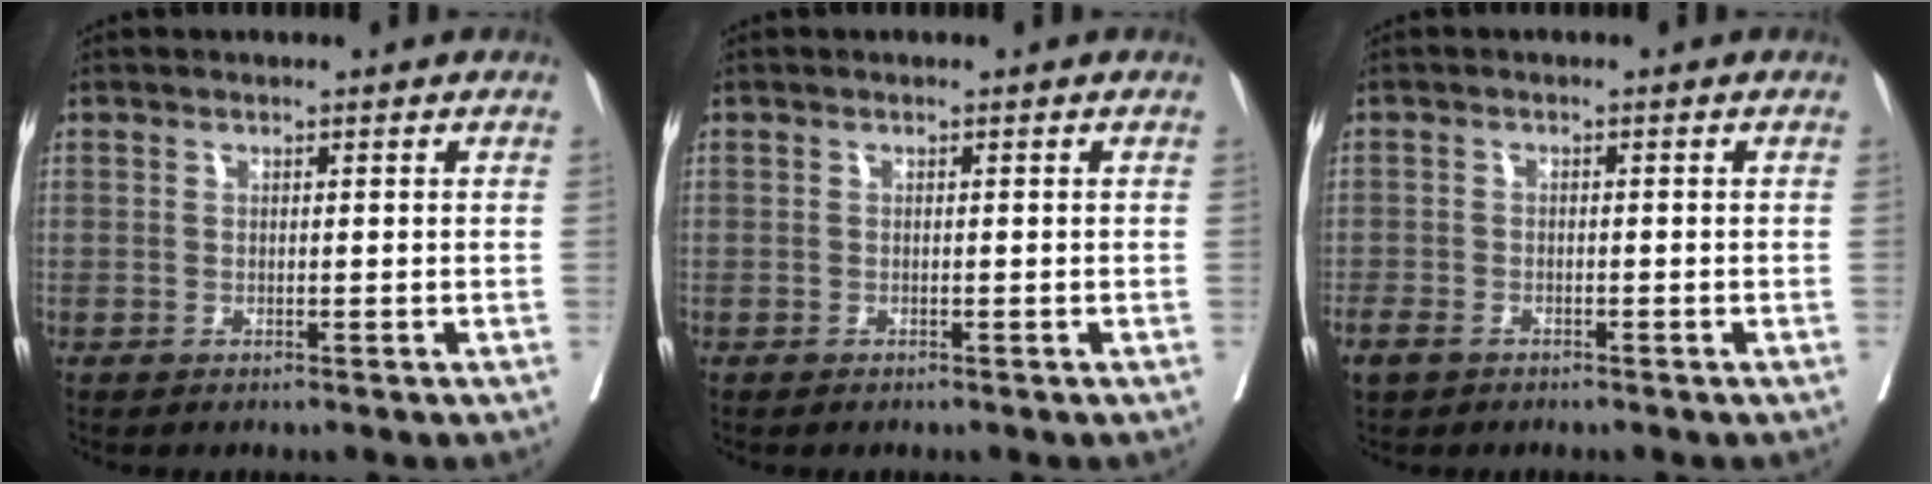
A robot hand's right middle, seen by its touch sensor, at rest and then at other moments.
{"total": 0.0}
{"total": 3.3, "force": [-2.3, 1.9, 1.3], "torque": [-0.029, -0.002, -0.035]}